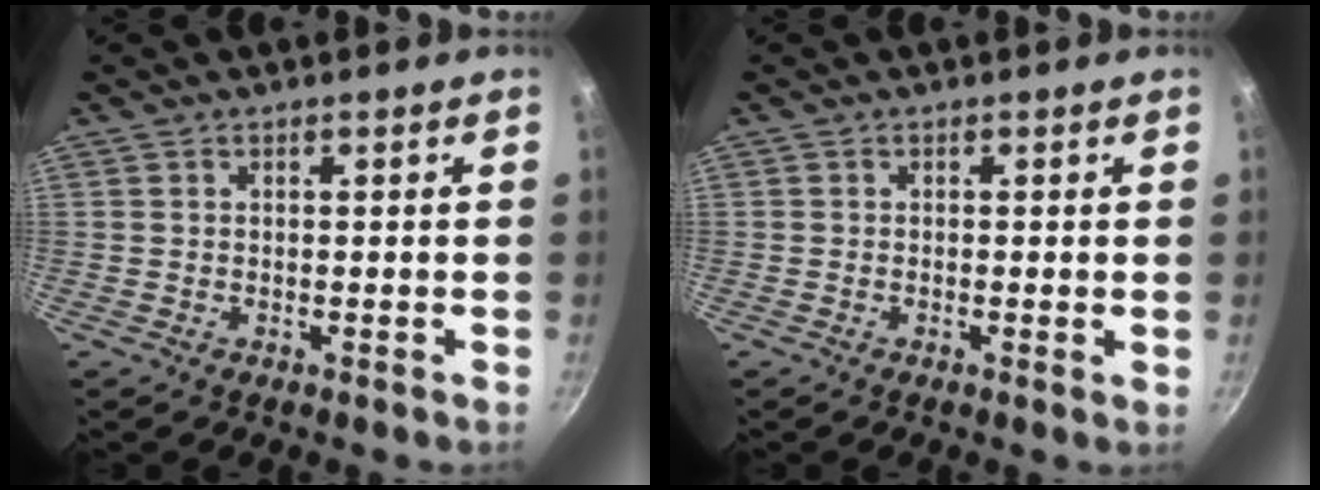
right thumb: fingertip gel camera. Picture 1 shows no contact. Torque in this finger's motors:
{"motor_torque": [-0.34, 0.14, 0.25, -0.04, -0.05]}